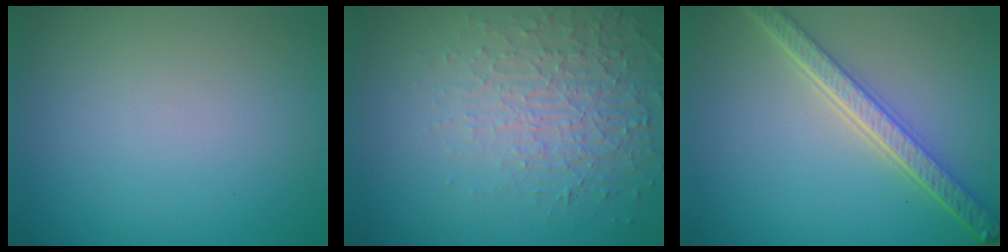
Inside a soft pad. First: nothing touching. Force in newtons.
{"total": 5.1, "press": 3.4, "slide": 3.8}
{"total": 5.0, "press": 3.9, "slide": 3.2}